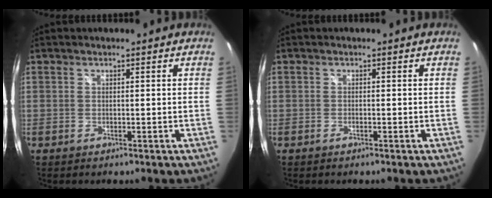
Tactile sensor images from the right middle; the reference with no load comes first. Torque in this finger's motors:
{"motor_torque": [1.99, -0.15, 0.05, 0.01]}